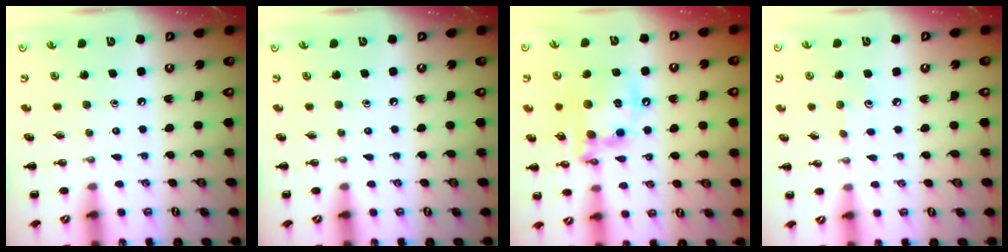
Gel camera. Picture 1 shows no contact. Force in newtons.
{"total": 0.0}
{"total": 14.2, "press": 13.8, "slide": 3.4}
{"total": 5.6, "press": 5.4, "slide": 1.5}